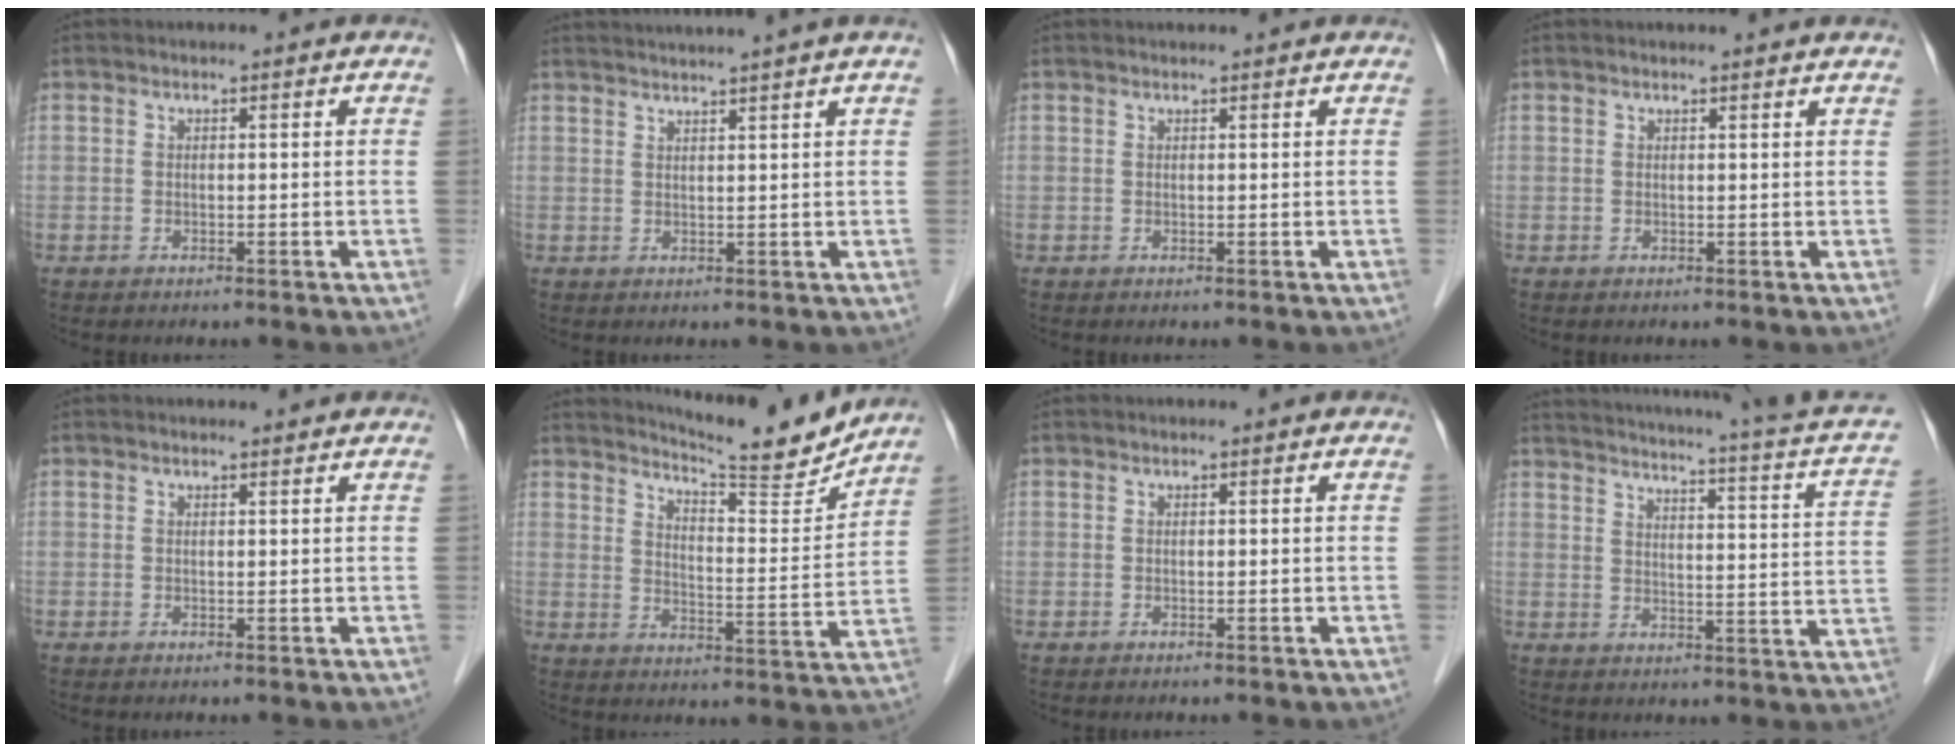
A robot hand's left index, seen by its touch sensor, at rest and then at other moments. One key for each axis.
{"total": 7.0, "fx": 6.2, "fy": -1.9, "fz": 2.7, "tx": -0.030, "ty": 0.015, "tz": 0.081}
{"total": 2.1, "fx": 2.0, "fy": 0.2, "fz": 0.5, "tx": -0.010, "ty": 0.021, "tz": 0.027}
{"total": 2.5, "fx": 2.4, "fy": -0.3, "fz": 0.6, "tx": -0.014, "ty": 0.003, "tz": 0.024}
{"total": 0.8, "fx": 0.8, "fy": 0.0, "fz": 0.0, "tx": -0.008, "ty": -0.001, "tz": 0.011}
{"total": 12.9, "fx": 12.5, "fy": 0.4, "fz": 3.4, "tx": -0.060, "ty": -0.034, "tz": 0.171}
{"total": 0.0}
{"total": 18.1, "fx": 13.9, "fy": 0.2, "fz": 11.5, "tx": -0.182, "ty": -0.039, "tz": 0.149}